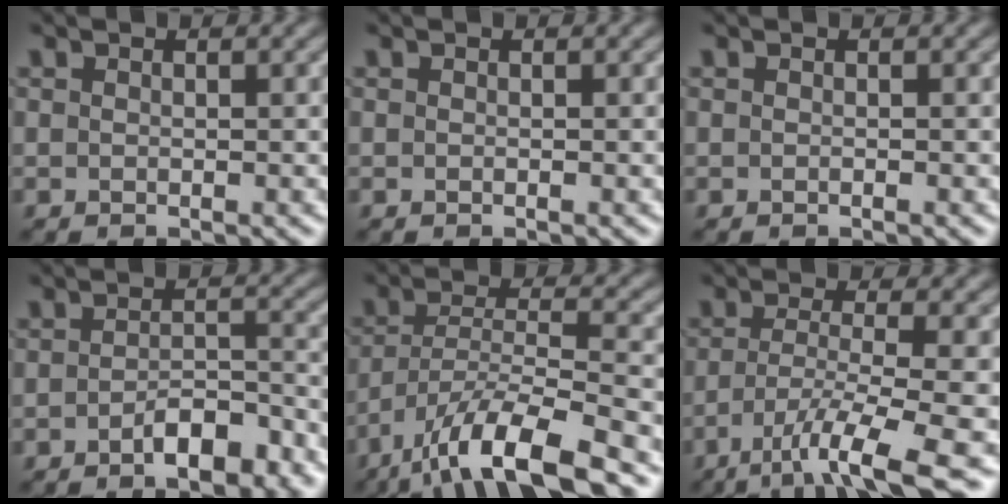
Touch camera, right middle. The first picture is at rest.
{"total": 0.0}
{"total": 0.0}
{"total": 4.4, "force": [-2.5, 1.6, 3.2], "torque": [-0.048, 0.006, -0.039]}
{"total": 10.1, "force": [-6.8, 2.4, 7.0], "torque": [-0.120, 0.005, -0.126]}
{"total": 7.1, "force": [-3.9, 1.1, 5.9], "torque": [-0.095, -0.007, -0.072]}